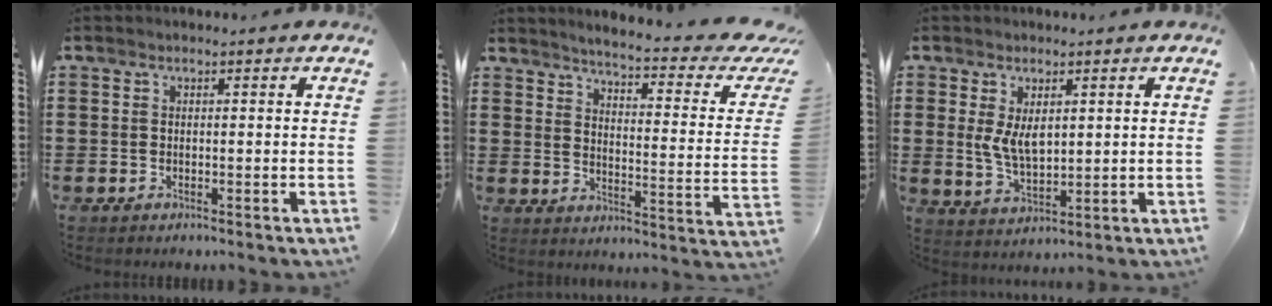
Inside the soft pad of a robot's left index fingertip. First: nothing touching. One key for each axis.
{"total": 4.2, "fx": 3.3, "fy": -0.6, "fz": 2.5, "tx": -0.058, "ty": -0.035, "tz": 0.046}
{"total": 4.9, "fx": 1.3, "fy": 2.6, "fz": 4.0, "tx": -0.082, "ty": -0.001, "tz": 0.020}